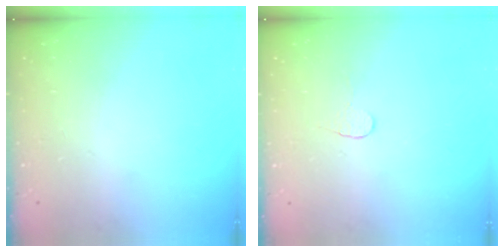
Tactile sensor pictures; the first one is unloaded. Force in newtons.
{"total": 3.7, "press": 3.7, "slide": 0.4}